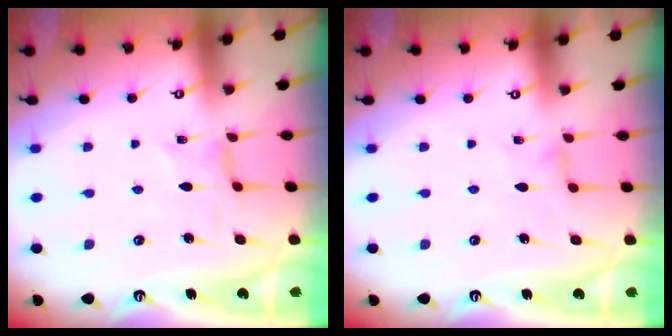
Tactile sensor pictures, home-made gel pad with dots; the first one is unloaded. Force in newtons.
{"total": 0.9, "press": 0.9, "slide": 0.3}